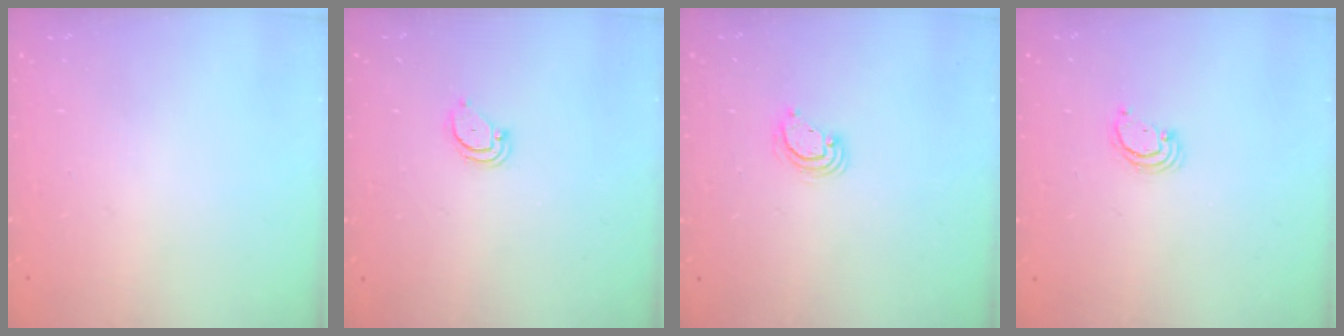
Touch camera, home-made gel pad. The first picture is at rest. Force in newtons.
{"total": 2.6, "press": 2.6, "slide": 0.2}
{"total": 3.7, "press": 3.7, "slide": 0.3}
{"total": 2.6, "press": 2.6, "slide": 0.3}